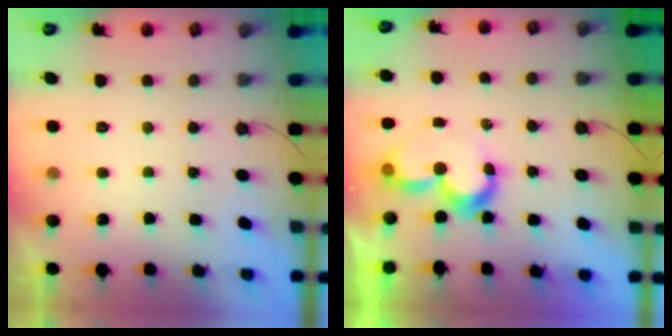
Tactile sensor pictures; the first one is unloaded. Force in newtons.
{"total": 9.0, "press": 9.0, "slide": 0.3}